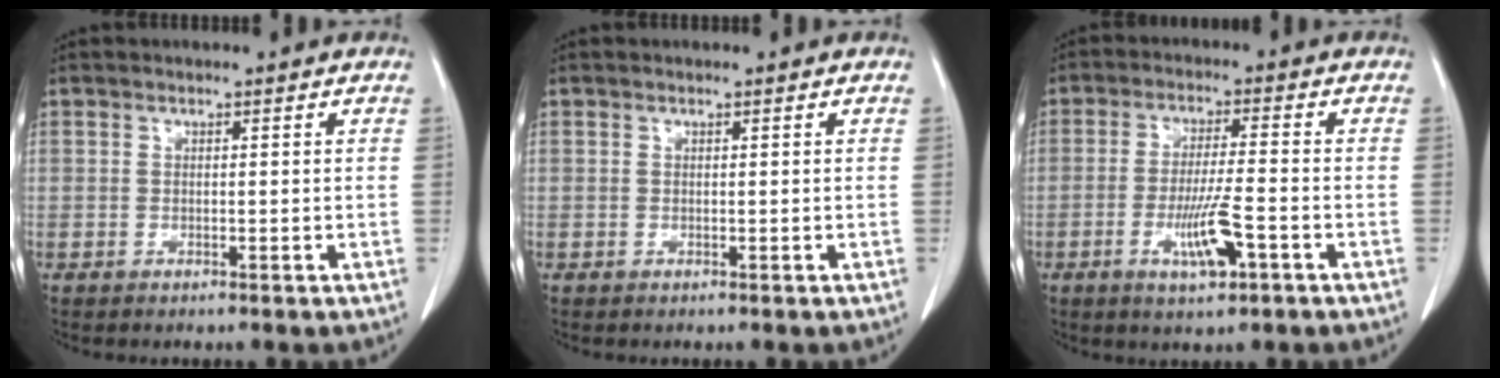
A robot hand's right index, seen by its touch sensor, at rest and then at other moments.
{"total": 0.0}
{"total": 7.8, "force": [-3.3, 1.3, 7.0], "torque": [-0.132, -0.006, -0.052]}